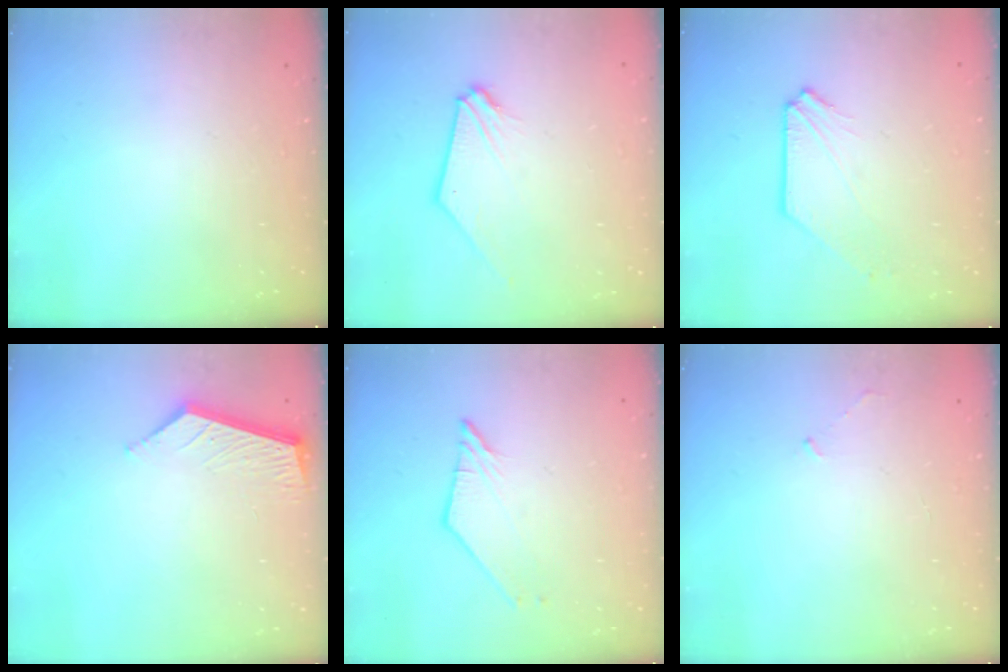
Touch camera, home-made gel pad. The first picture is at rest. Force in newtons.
{"total": 0.9, "press": 0.8, "slide": 0.2}
{"total": 1.4, "press": 1.4, "slide": 0.0}
{"total": 6.5, "press": 6.5, "slide": 0.6}
{"total": 2.7, "press": 2.7, "slide": 0.2}
{"total": 2.5, "press": 2.4, "slide": 0.6}